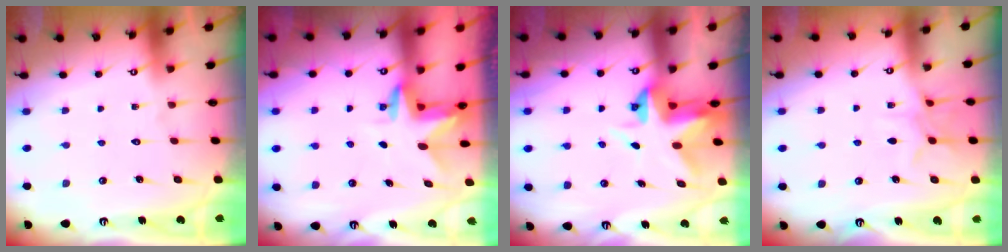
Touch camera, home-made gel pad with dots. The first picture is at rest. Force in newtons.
{"total": 2.8, "press": 2.8, "slide": 0.1}
{"total": 4.6, "press": 4.6, "slide": 0.2}
{"total": 6.5, "press": 6.4, "slide": 0.6}